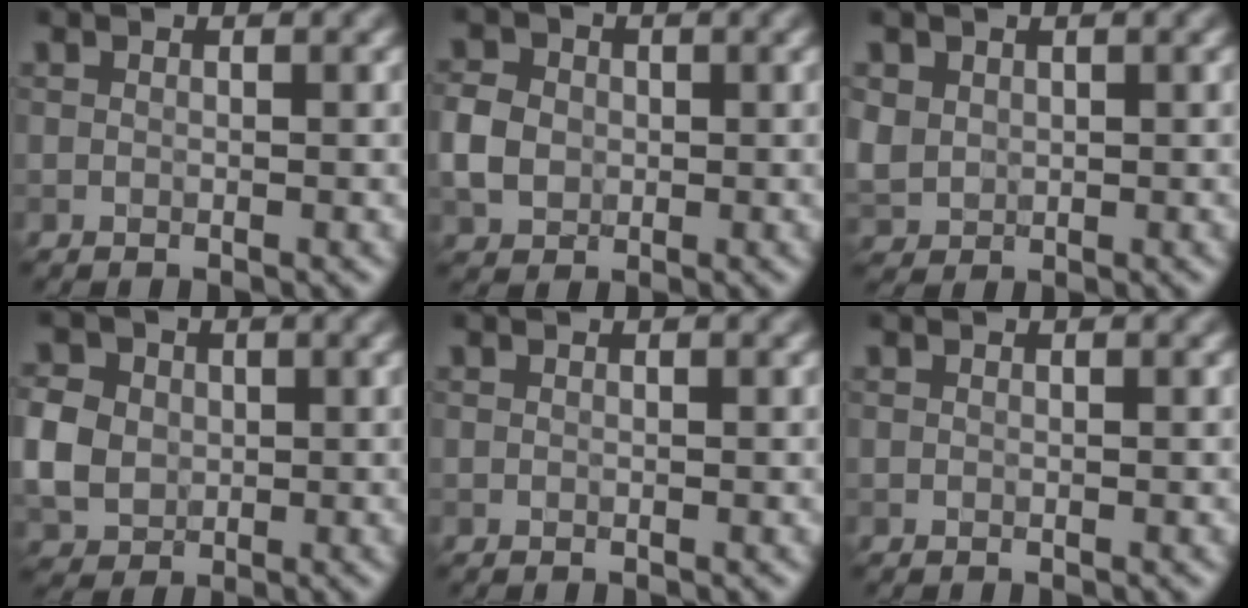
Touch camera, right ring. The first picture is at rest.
{"total": 3.4, "force": [-0.3, 2.9, 1.8], "torque": [-0.036, 0.004, -0.009]}
{"total": 2.3, "force": [0.7, 2.1, 0.8], "torque": [-0.024, -0.003, 0.019]}
{"total": 5.3, "force": [0.1, 4.6, 2.6], "torque": [-0.066, 0.008, -0.002]}
{"total": 0.0}
{"total": 0.0}